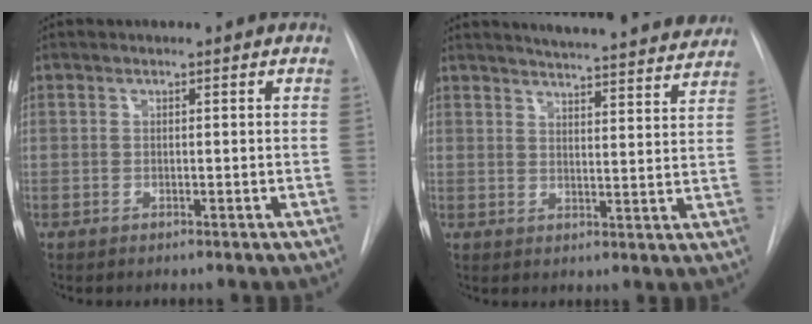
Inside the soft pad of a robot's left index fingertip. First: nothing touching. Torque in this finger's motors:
{"motor_torque": [0.47, -0.59, 0.05, 0.01]}